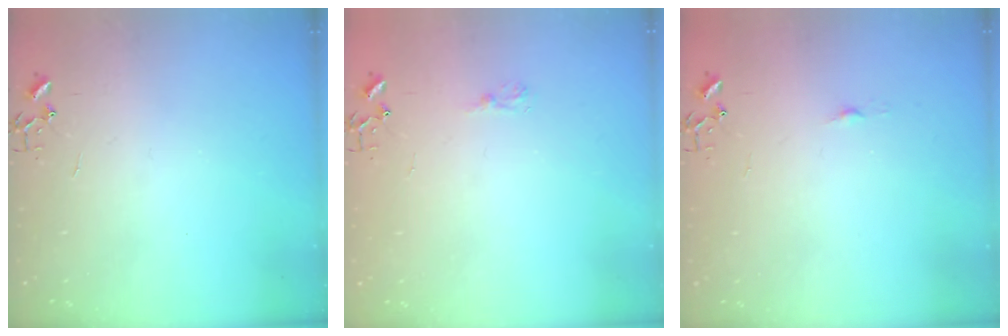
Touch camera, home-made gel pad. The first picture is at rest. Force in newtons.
{"total": 6.6, "press": 6.5, "slide": 0.8}
{"total": 3.4, "press": 3.4, "slide": 0.4}